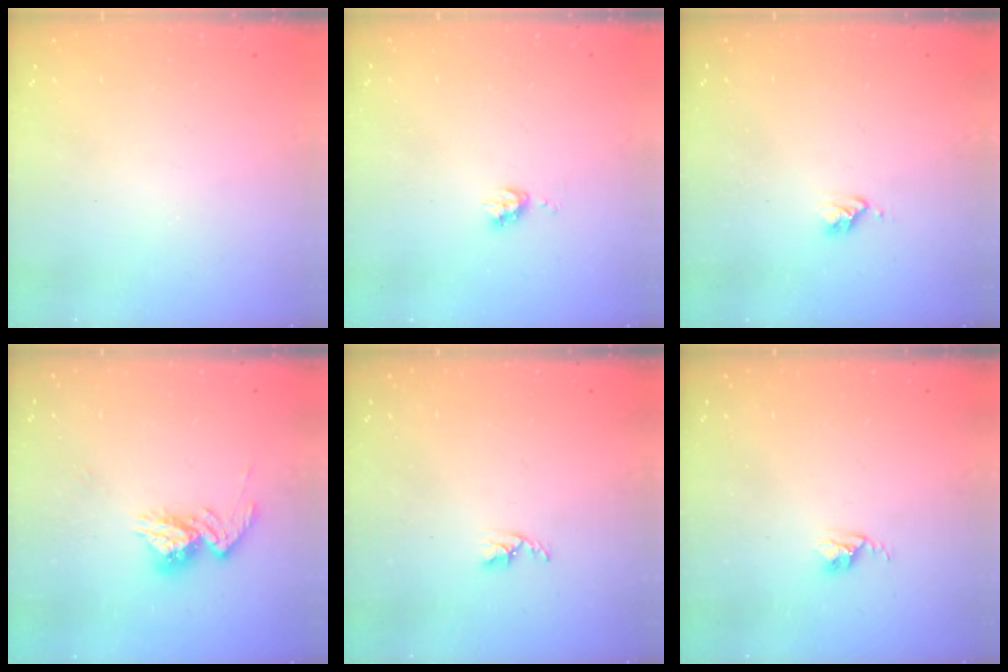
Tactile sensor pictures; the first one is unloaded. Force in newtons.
{"total": 5.4, "press": 5.3, "slide": 0.7}
{"total": 2.7, "press": 2.6, "slide": 0.4}
{"total": 11.5, "press": 11.4, "slide": 0.8}
{"total": 3.3, "press": 3.2, "slide": 0.5}
{"total": 2.6, "press": 2.6, "slide": 0.4}